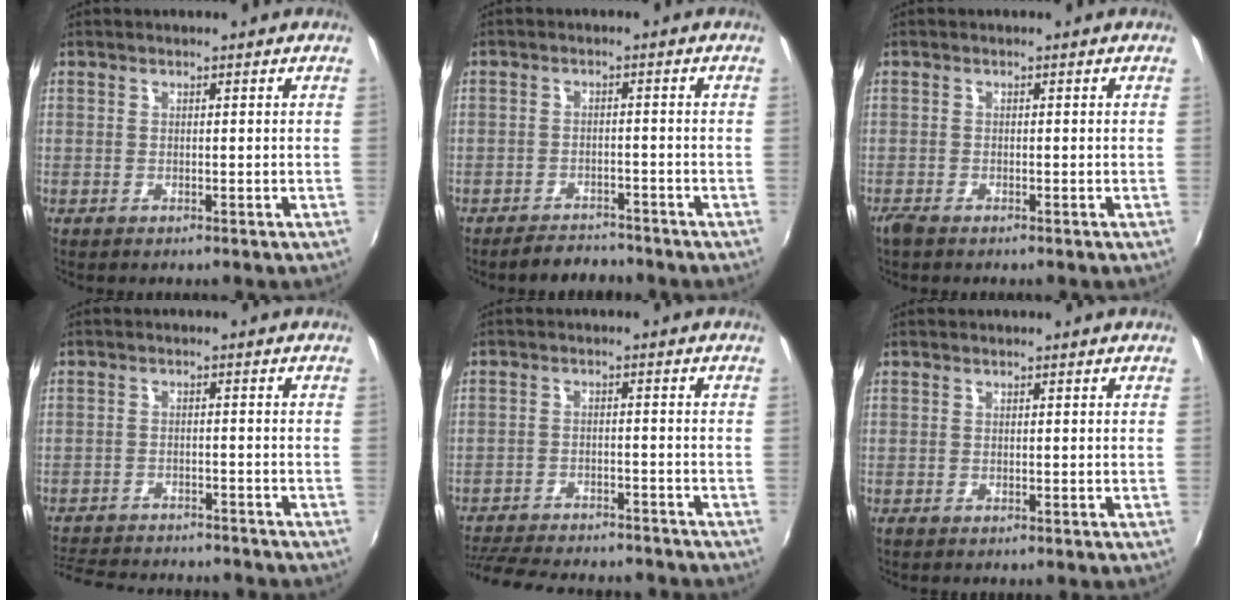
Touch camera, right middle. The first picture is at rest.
{"total": 4.5, "force": [-4.2, 1.7, 0.7], "torque": [-0.027, 0.007, -0.062]}
{"total": 1.6, "force": [-1.3, 0.4, 0.8], "torque": [-0.018, -0.006, -0.027]}
{"total": 14.6, "force": [-12.9, 3.9, 5.4], "torque": [-0.125, -0.009, -0.188]}
{"total": 18.3, "force": [-15.8, 5.0, 7.6], "torque": [-0.161, -0.016, -0.223]}
{"total": 0.0}